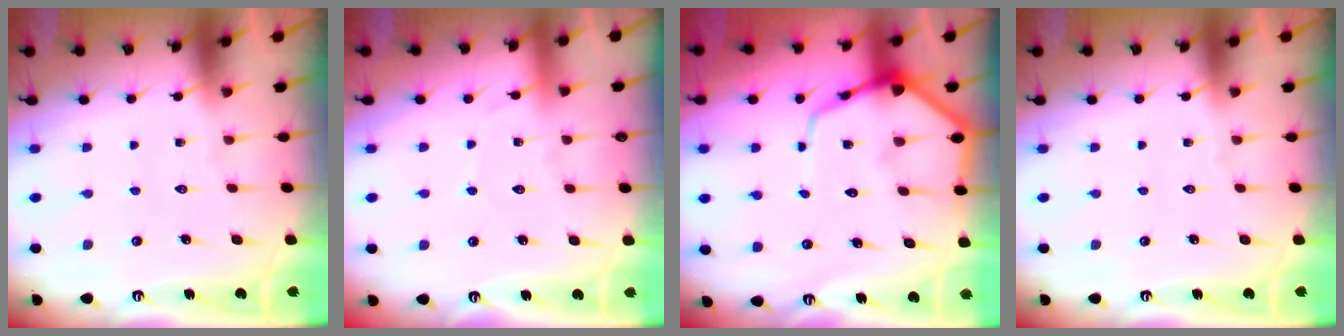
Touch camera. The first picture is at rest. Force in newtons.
{"total": 2.9, "press": 2.8, "slide": 0.4}
{"total": 10.4, "press": 10.4, "slide": 0.9}
{"total": 0.0}